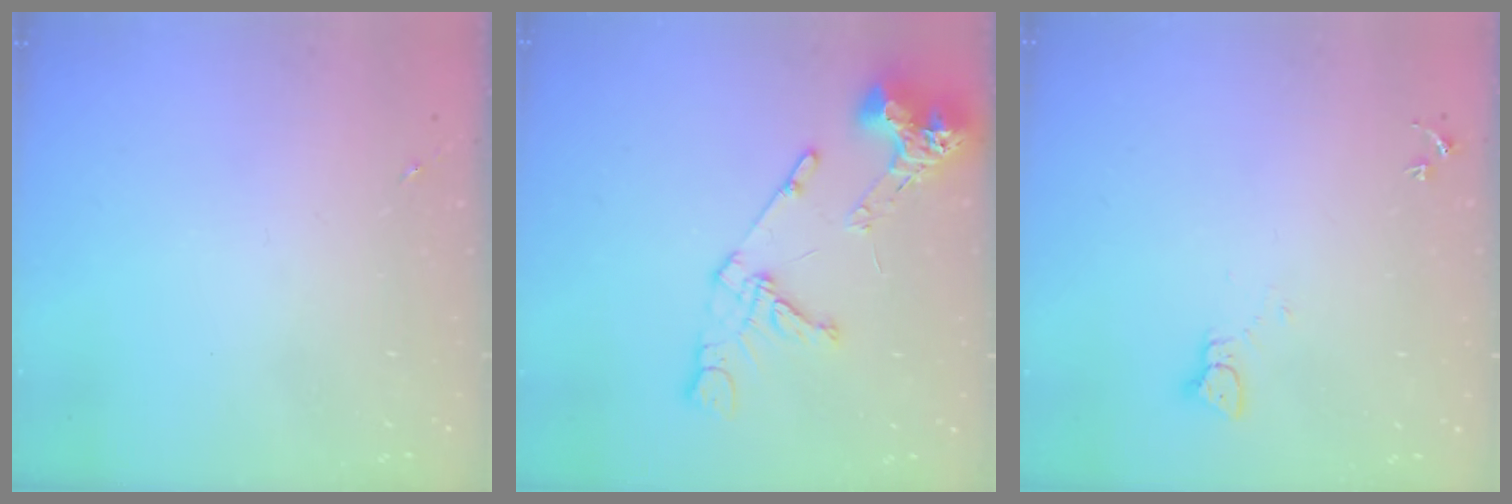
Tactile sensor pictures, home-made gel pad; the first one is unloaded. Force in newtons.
{"total": 15.7, "press": 15.5, "slide": 1.9}
{"total": 2.2, "press": 2.2, "slide": 0.2}